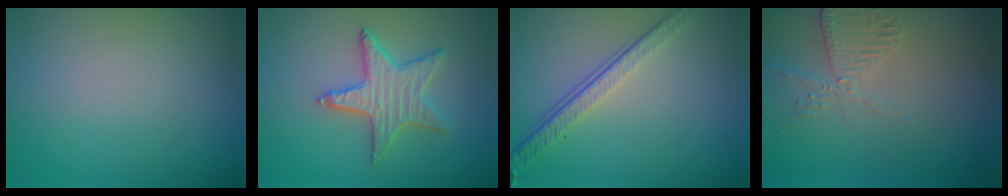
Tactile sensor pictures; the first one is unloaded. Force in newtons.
{"total": 3.3, "press": 3.3, "slide": 0.3}
{"total": 4.1, "press": 2.8, "slide": 2.9}
{"total": 2.5, "press": 2.3, "slide": 1.0}